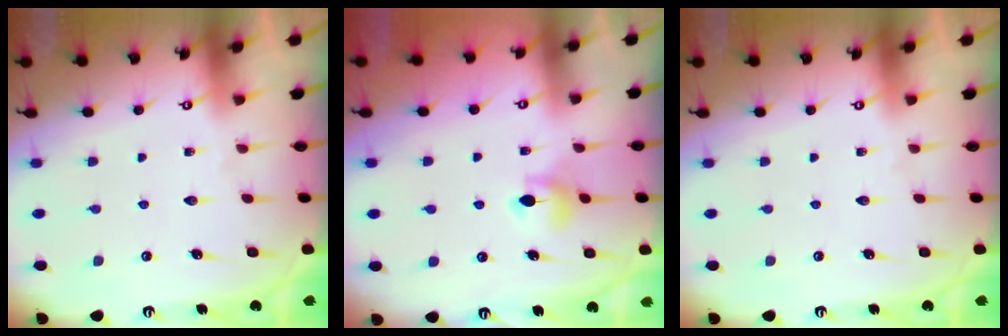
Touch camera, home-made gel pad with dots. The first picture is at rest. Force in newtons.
{"total": 5.6, "press": 5.5, "slide": 0.7}
{"total": 0.0}